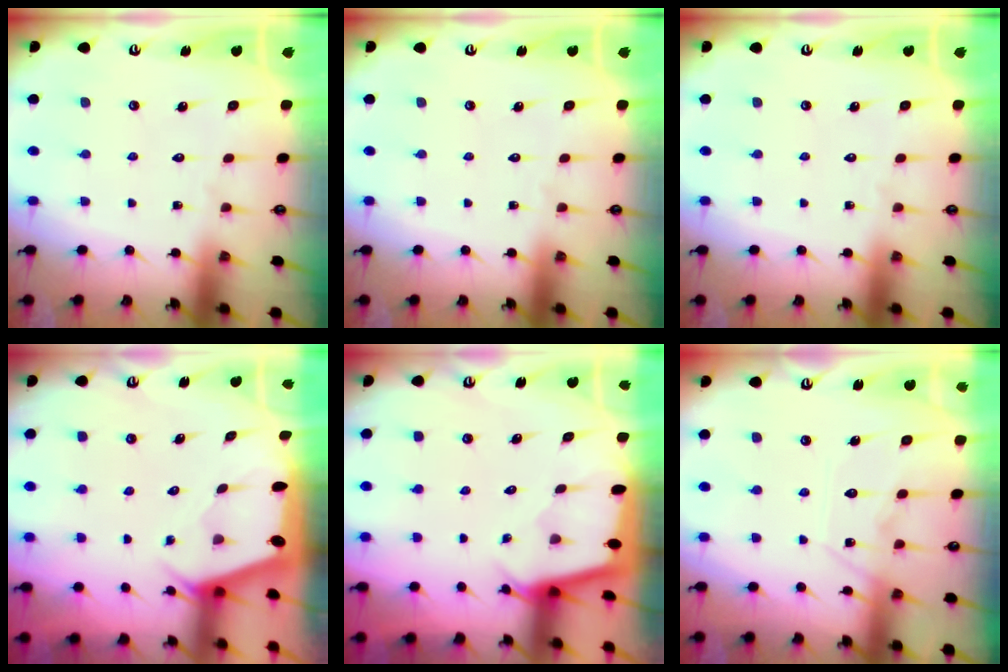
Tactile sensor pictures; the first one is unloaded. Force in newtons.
{"total": 0.0}
{"total": 0.0}
{"total": 1.9, "press": 1.8, "slide": 0.3}
{"total": 2.0, "press": 2.0, "slide": 0.2}
{"total": 11.8, "press": 11.7, "slide": 1.2}